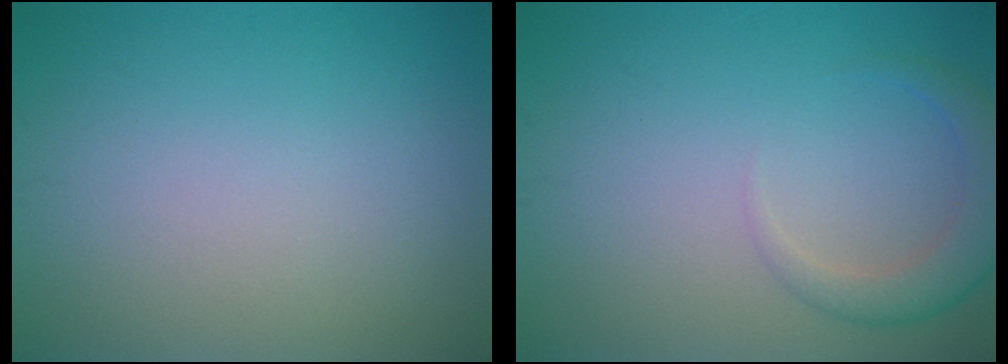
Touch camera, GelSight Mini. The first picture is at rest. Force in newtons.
{"total": 2.8, "press": 2.8, "slide": 0.3}